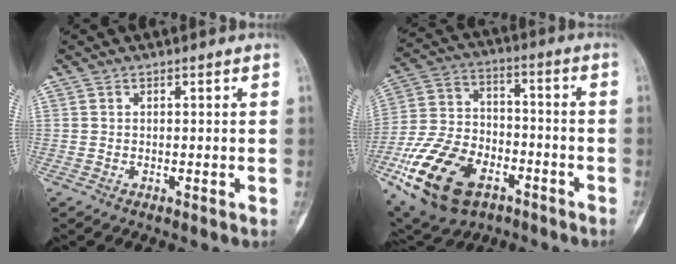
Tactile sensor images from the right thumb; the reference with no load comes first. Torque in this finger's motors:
{"motor_torque": [0.48, 0.69, 1.83, -0.95, 0.55]}